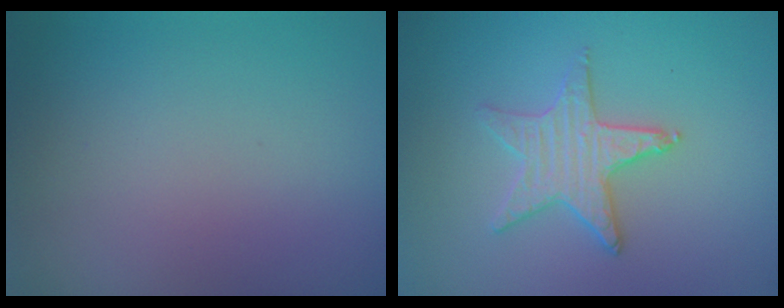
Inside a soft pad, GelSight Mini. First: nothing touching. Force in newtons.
{"total": 3.0, "press": 3.0, "slide": 0.1}